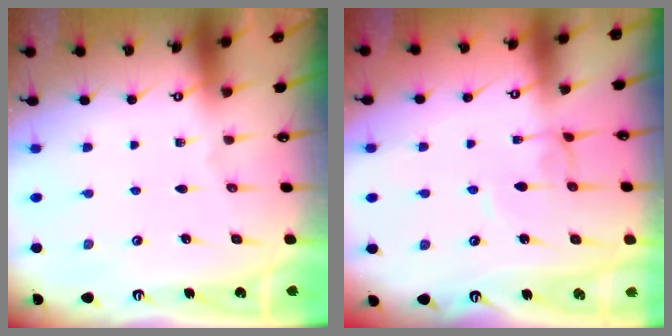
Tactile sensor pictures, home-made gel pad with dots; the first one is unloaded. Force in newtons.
{"total": 1.7, "press": 1.7, "slide": 0.1}